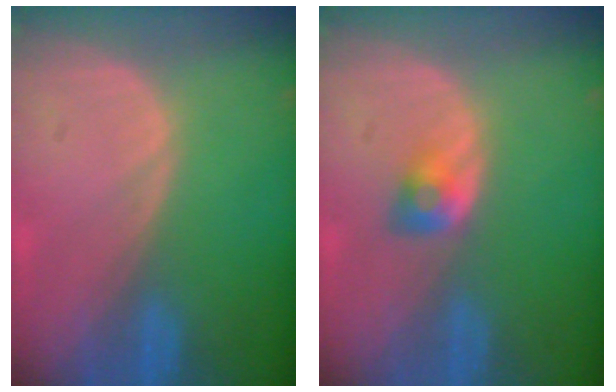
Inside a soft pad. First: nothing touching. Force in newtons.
{"total": 2.8, "press": 2.5, "slide": 1.3}